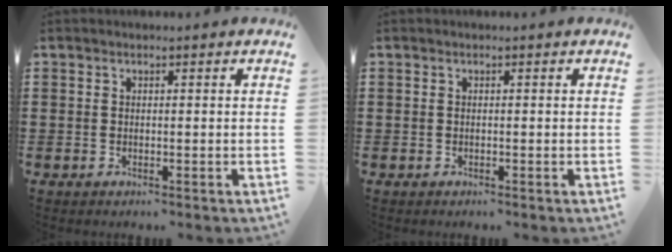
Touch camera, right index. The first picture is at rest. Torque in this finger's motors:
{"motor_torque": [-0.03, 0.03, 0.00, 0.00]}